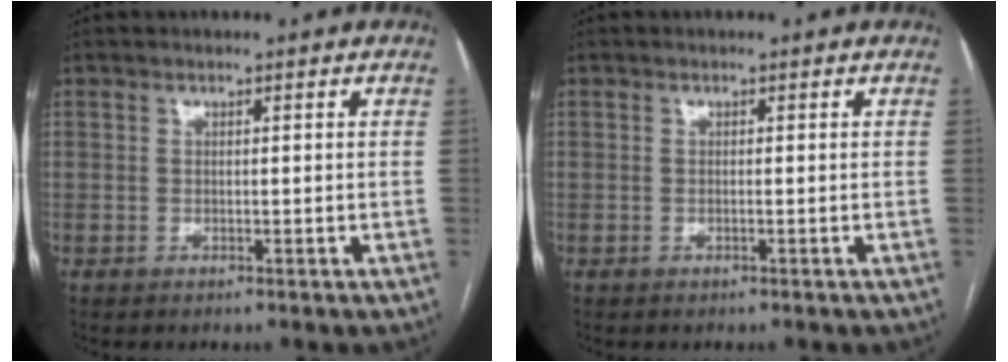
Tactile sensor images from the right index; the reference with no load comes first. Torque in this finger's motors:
{"motor_torque": [0.12, 0.09, 0.01, 0.00]}